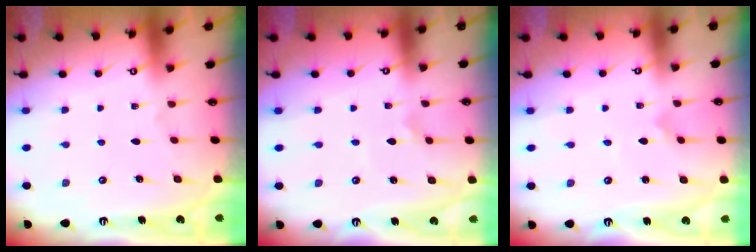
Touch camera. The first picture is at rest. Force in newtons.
{"total": 1.3, "press": 1.3, "slide": 0.3}
{"total": 0.0}